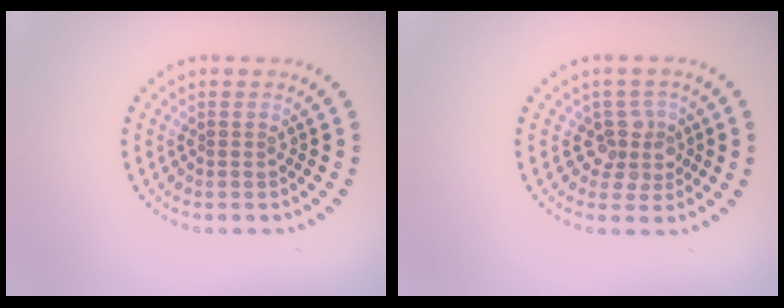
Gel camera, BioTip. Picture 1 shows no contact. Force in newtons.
{"total": 2.8, "press": 2.3, "slide": 1.6}